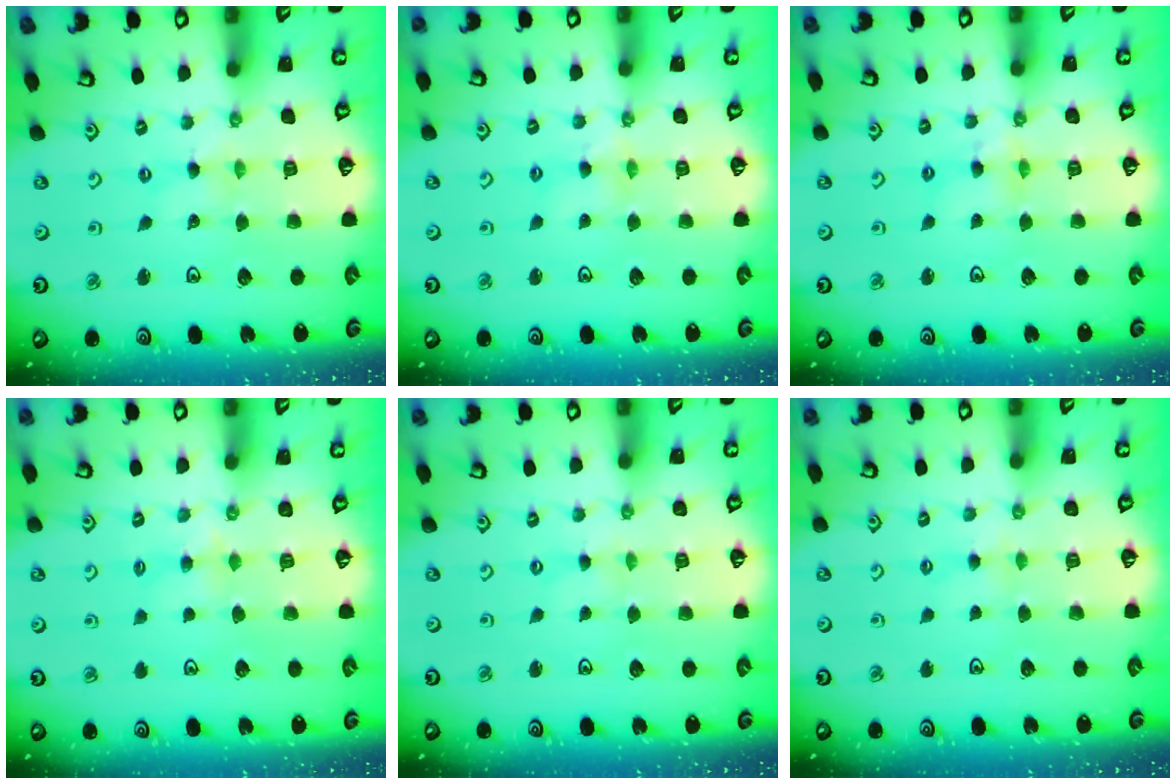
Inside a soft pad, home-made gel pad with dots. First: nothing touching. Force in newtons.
{"total": 4.3, "press": 4.3, "slide": 0.5}
{"total": 5.0, "press": 5.0, "slide": 0.4}
{"total": 3.0, "press": 2.9, "slide": 0.5}
{"total": 0.0}
{"total": 1.9, "press": 1.8, "slide": 0.4}